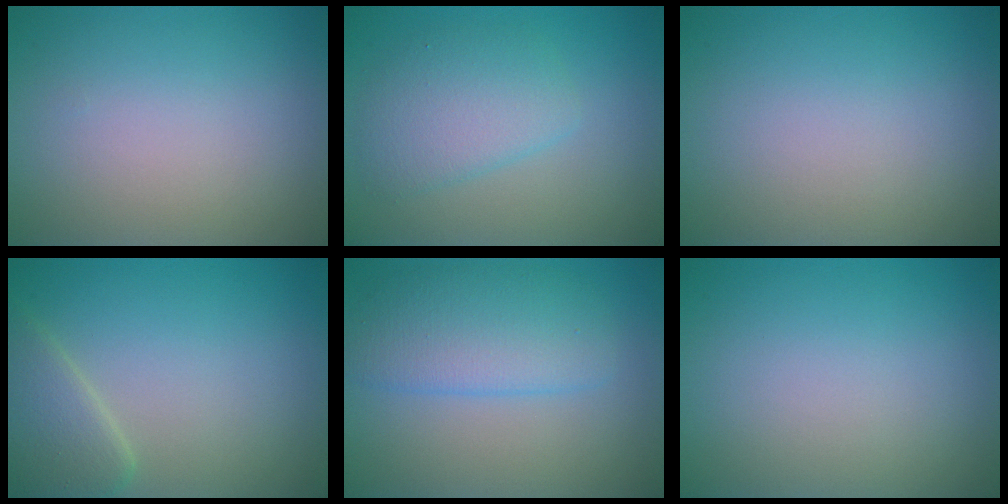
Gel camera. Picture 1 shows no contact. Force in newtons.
{"total": 3.7, "press": 3.7, "slide": 0.1}
{"total": 0.0}
{"total": 3.5, "press": 3.5, "slide": 0.3}
{"total": 4.6, "press": 4.6, "slide": 0.1}
{"total": 0.0}